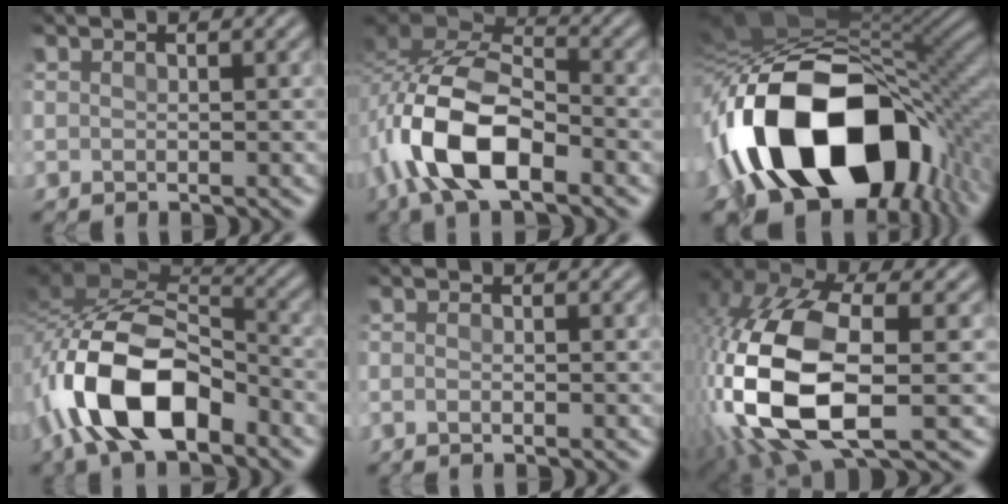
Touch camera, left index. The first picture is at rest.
{"total": 10.9, "force": [-5.1, 4.6, 8.4], "torque": [-0.179, 0.007, -0.101]}
{"total": 17.1, "force": [-6.3, 9.3, 12.8], "torque": [-0.232, -0.003, -0.097]}
{"total": 12.3, "force": [-6.0, 5.5, 9.3], "torque": [-0.184, 0.008, -0.115]}
{"total": 0.6, "force": [-0.4, -0.3, 0.3], "torque": [-0.012, 0.003, -0.007]}
{"total": 14.0, "force": [-2.7, 6.0, 12.3], "torque": [-0.302, 0.004, -0.055]}